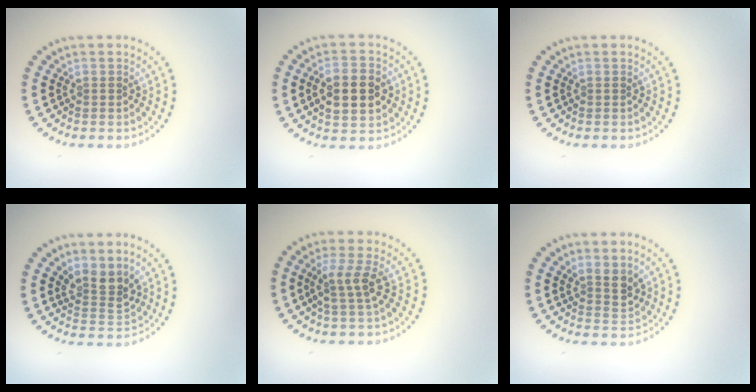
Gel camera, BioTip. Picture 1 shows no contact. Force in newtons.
{"total": 5.2, "press": 5.2, "slide": 0.2}
{"total": 0.0}
{"total": 2.8, "press": 2.2, "slide": 1.8}
{"total": 2.5, "press": 1.9, "slide": 1.6}
{"total": 2.2, "press": 1.8, "slide": 1.4}